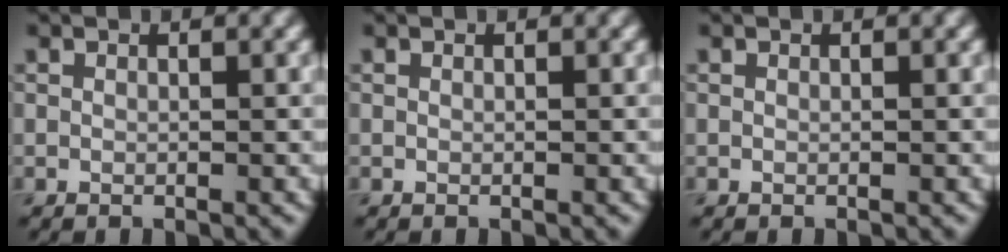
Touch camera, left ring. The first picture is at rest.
{"total": 0.0}
{"total": 0.0}